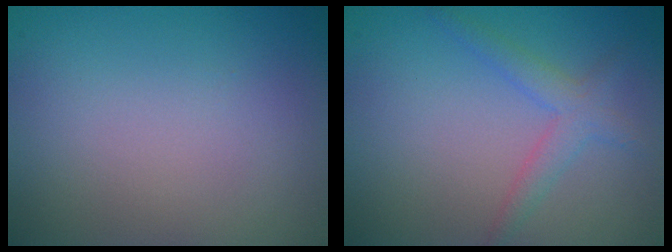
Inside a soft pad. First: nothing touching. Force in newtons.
{"total": 2.3, "press": 2.3, "slide": 0.1}